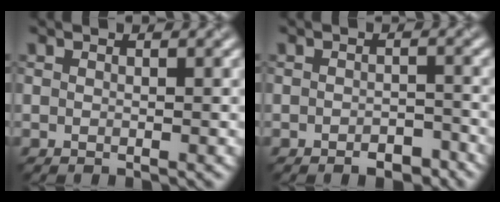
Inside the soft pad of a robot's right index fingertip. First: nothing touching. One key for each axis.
{"total": 2.3, "fx": -2.1, "fy": 0.3, "fz": 0.9, "tx": -0.020, "ty": 0.004, "tz": -0.022}